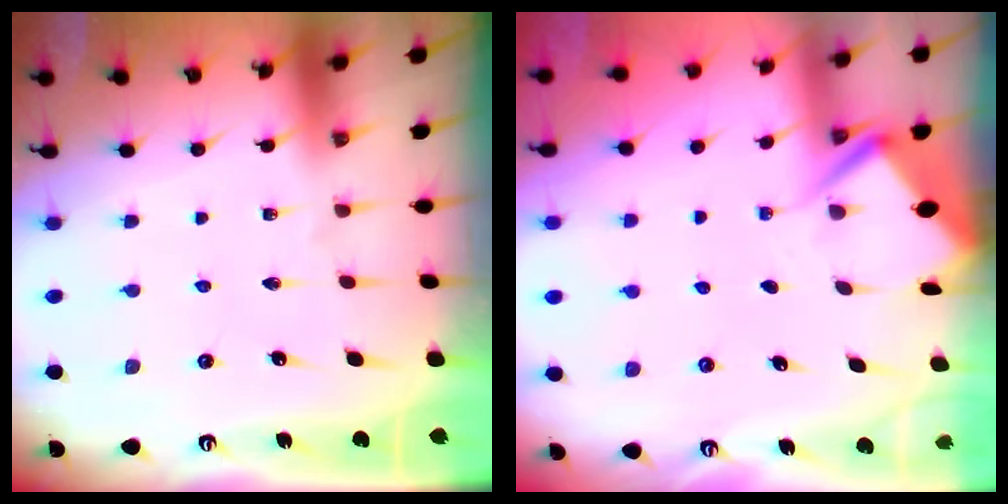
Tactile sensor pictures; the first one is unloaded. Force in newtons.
{"total": 3.8, "press": 3.8, "slide": 0.4}